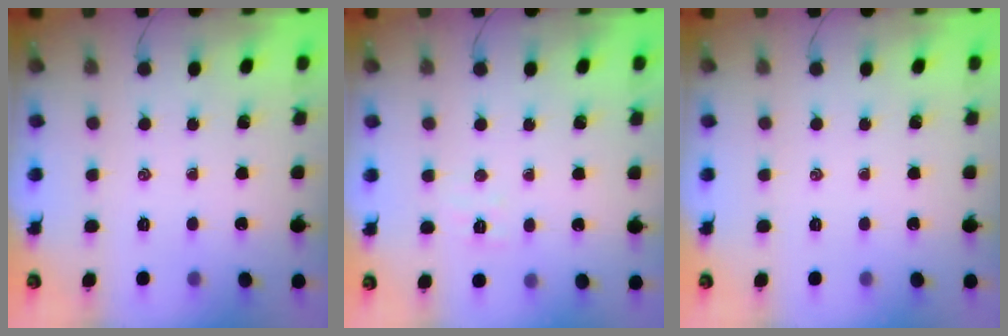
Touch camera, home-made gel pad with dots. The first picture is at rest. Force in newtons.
{"total": 4.7, "press": 4.5, "slide": 1.1}
{"total": 0.0}